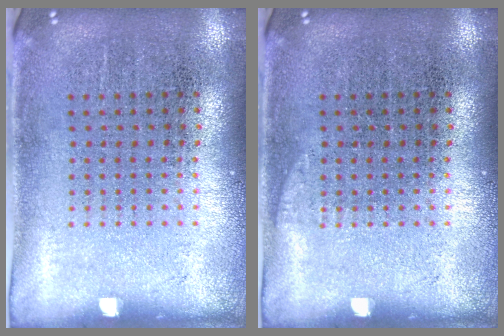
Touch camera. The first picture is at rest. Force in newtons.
{"total": 0.6, "press": 0.6, "slide": 0.2}